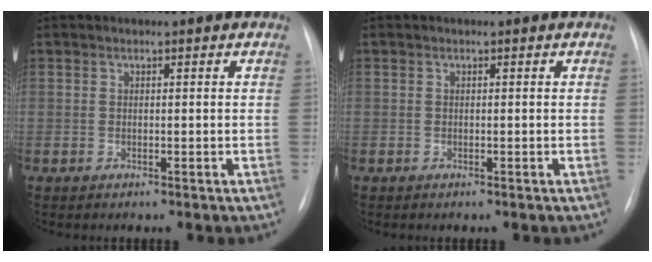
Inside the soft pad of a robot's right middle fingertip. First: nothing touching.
{"total": 0.0}